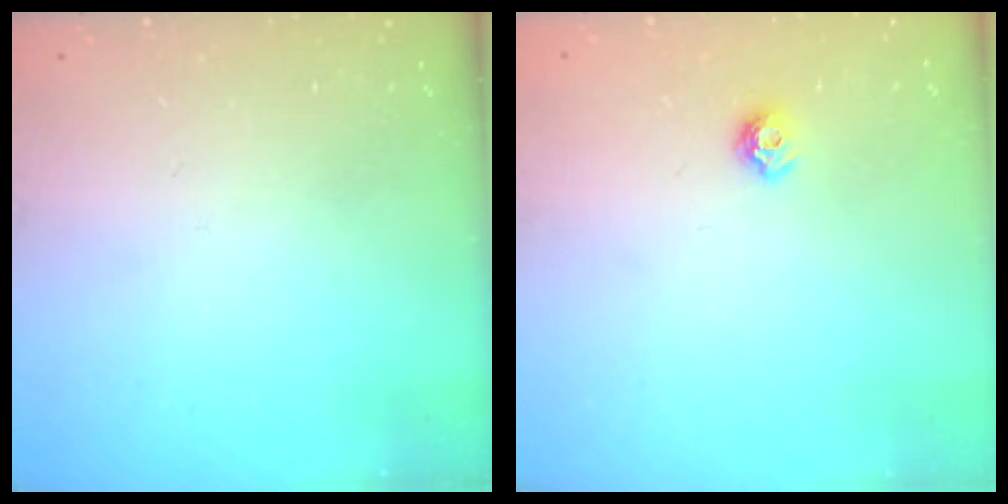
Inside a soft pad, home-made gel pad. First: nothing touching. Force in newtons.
{"total": 6.1, "press": 6.1, "slide": 0.8}